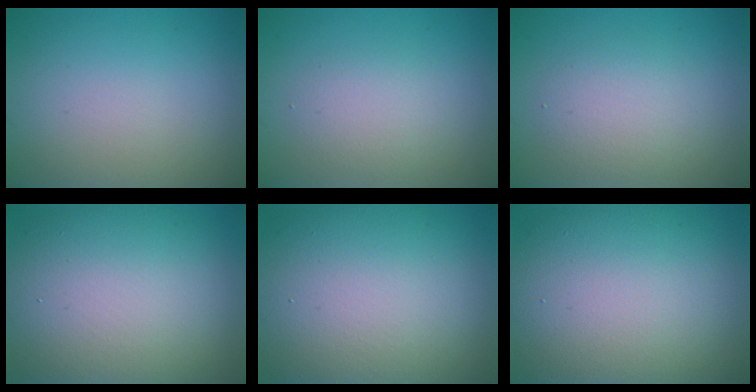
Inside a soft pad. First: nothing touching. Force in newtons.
{"total": 2.2, "press": 2.2, "slide": 0.1}
{"total": 2.9, "press": 2.9, "slide": 0.2}
{"total": 13.7, "press": 13.6, "slide": 1.4}
{"total": 15.1, "press": 15.1, "slide": 1.3}
{"total": 14.8, "press": 14.8, "slide": 1.2}